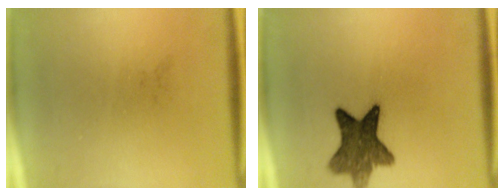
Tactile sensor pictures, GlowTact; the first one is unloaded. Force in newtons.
{"total": 9.5}